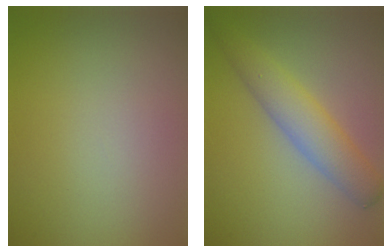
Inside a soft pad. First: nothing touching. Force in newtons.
{"total": 4.3, "press": 4.3, "slide": 0.2}